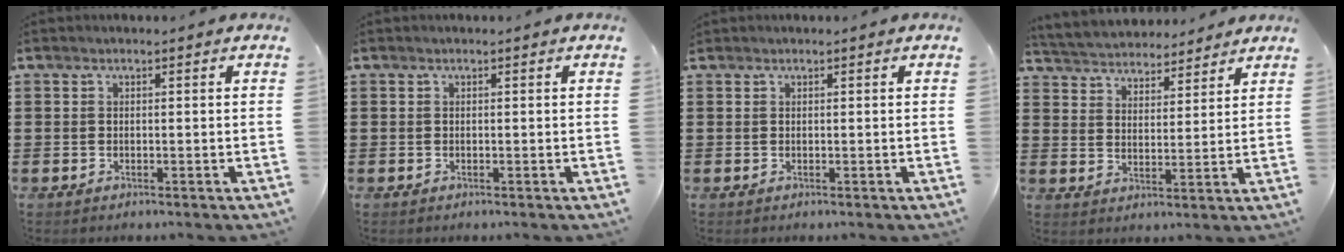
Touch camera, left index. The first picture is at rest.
{"total": 0.0}
{"total": 0.0}
{"total": 4.0, "force": [4.0, 0.7, -0.3], "torque": [-0.016, -0.024, 0.068]}